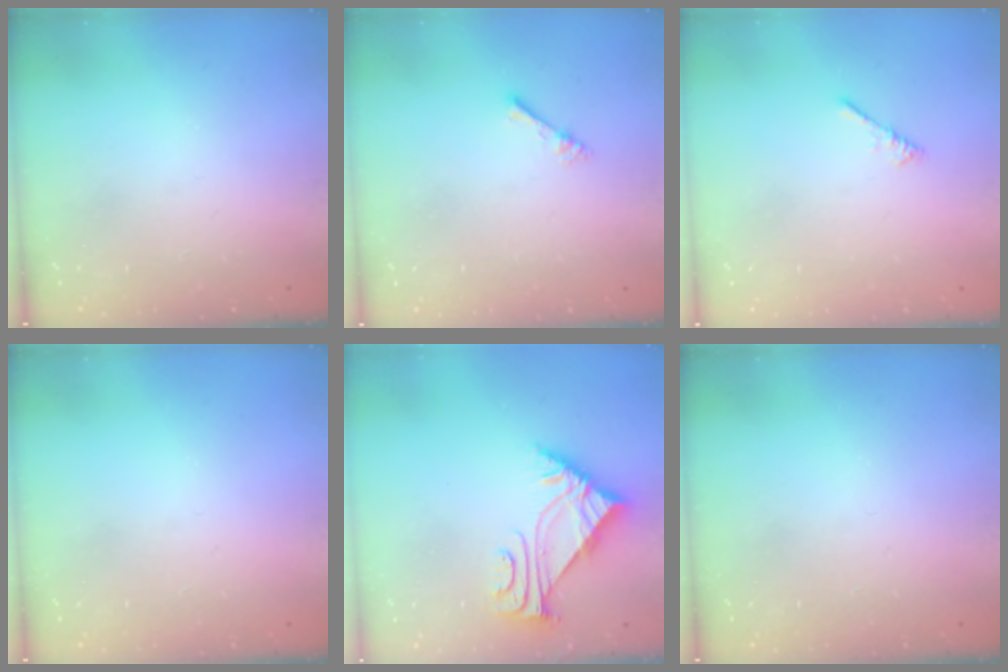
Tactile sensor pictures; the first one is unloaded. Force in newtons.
{"total": 1.0, "press": 1.0, "slide": 0.3}
{"total": 0.0}
{"total": 0.0}
{"total": 4.9, "press": 4.9, "slide": 0.7}
{"total": 0.0}